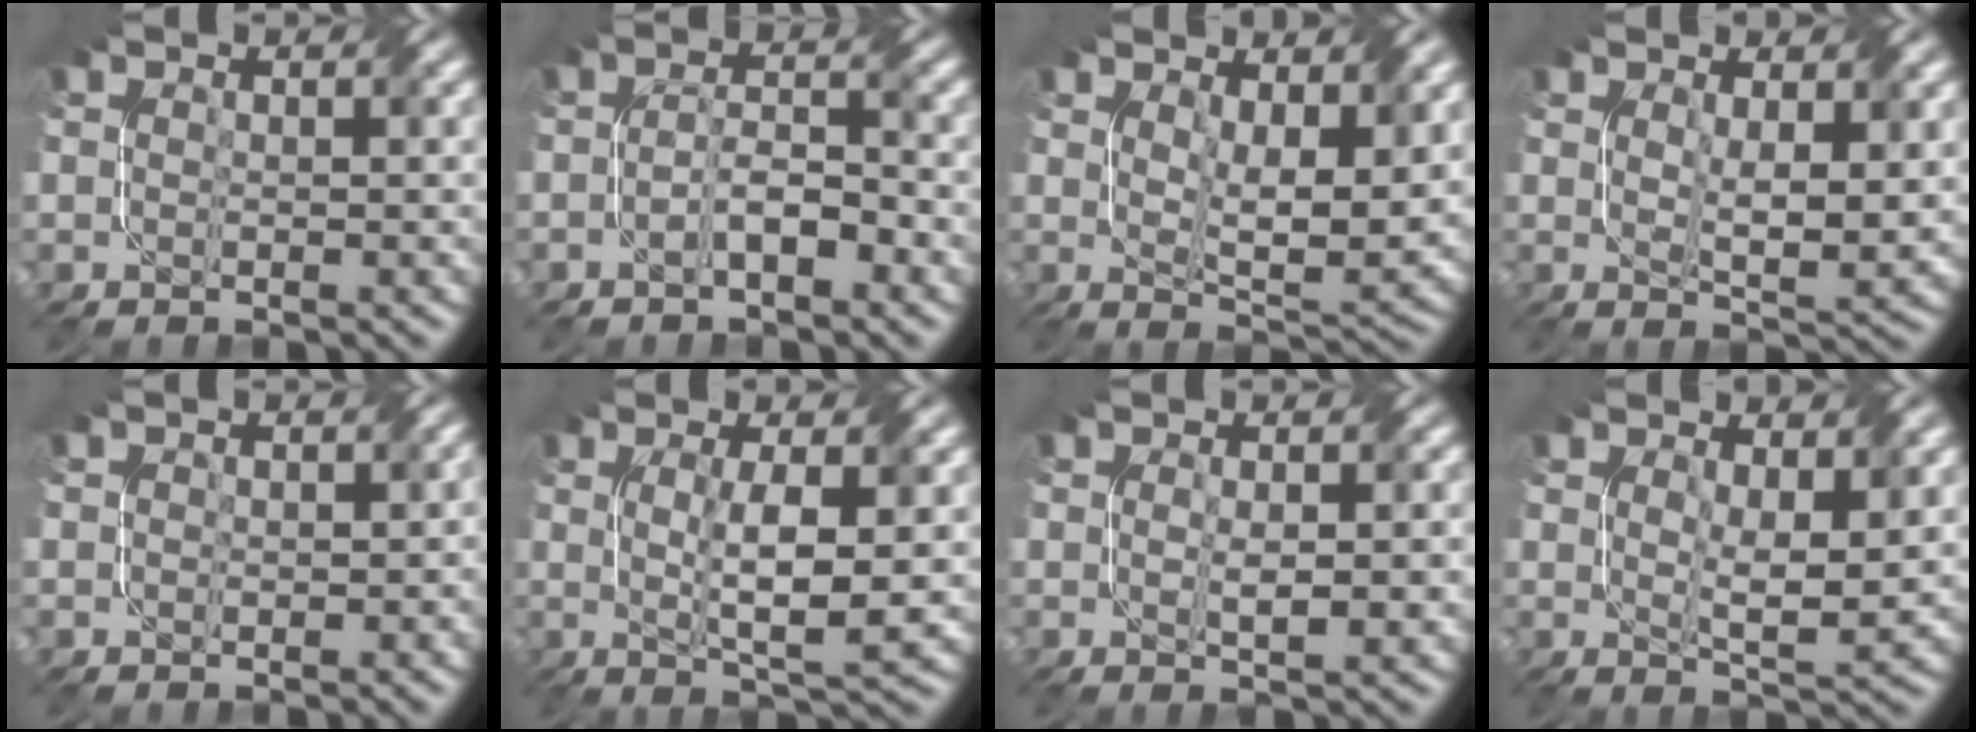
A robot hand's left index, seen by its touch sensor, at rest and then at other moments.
{"total": 2.7, "force": [-1.4, 0.9, 2.2], "torque": [-0.039, 0.009, -0.029]}
{"total": 6.7, "force": [2.3, 2.5, 5.8], "torque": [-0.104, -0.010, 0.044]}
{"total": 3.8, "force": [1.1, 1.0, 3.5], "torque": [-0.065, -0.008, 0.025]}
{"total": 1.1, "force": [0.0, 1.0, 0.4], "torque": [-0.003, -0.004, -0.003]}
{"total": 4.9, "force": [0.3, 0.8, 4.8], "torque": [-0.087, -0.004, 0.008]}
{"total": 2.4, "force": [-0.2, 0.8, 2.2], "torque": [-0.041, -0.002, 0.001]}
{"total": 3.6, "force": [1.2, 1.0, 3.2], "torque": [-0.061, -0.008, 0.024]}